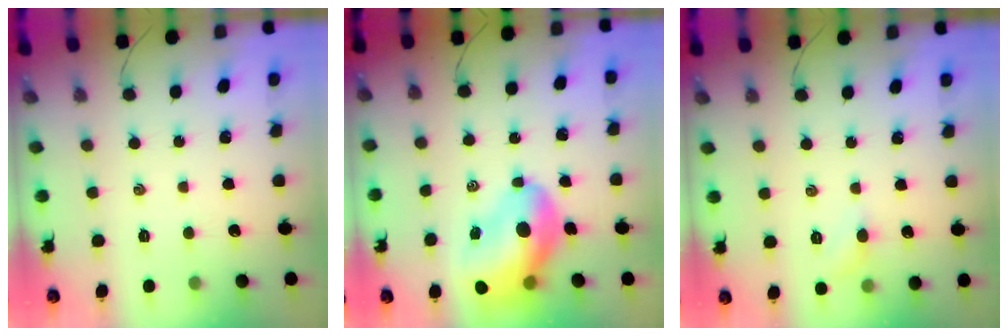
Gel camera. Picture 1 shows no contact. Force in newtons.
{"total": 14.6, "press": 14.0, "slide": 4.1}
{"total": 5.1, "press": 4.8, "slide": 1.7}